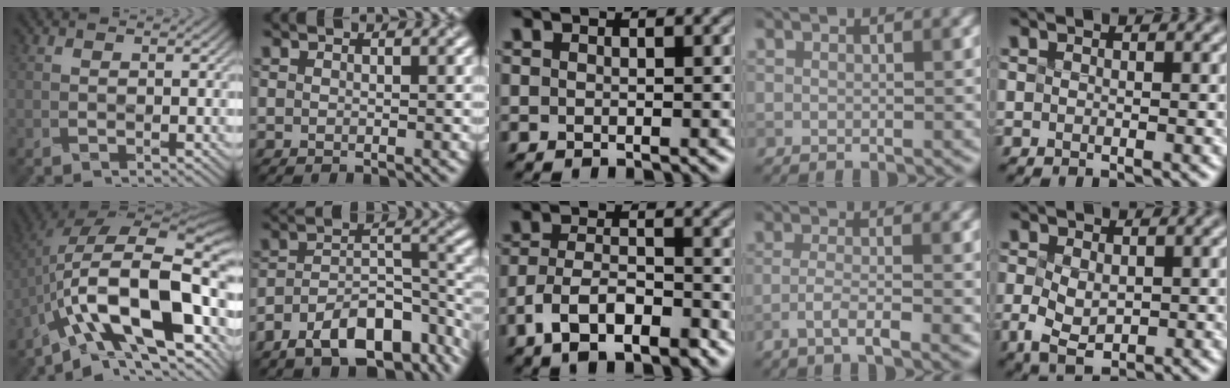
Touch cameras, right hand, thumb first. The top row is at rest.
{"thumb": {"total": 18.8, "force": [-5.4, 8.5, 15.9], "torque": [-0.264, 0.001, -0.091]}, "index": {"total": 10.3, "force": [-7.4, 4.0, 5.9], "torque": [-0.098, -0.001, -0.113]}, "middle": {"total": 5.5, "force": [-3.0, 2.5, 3.8], "torque": [-0.070, 0.002, -0.057]}, "ring": {"total": 3.3, "force": [-1.6, 0.8, 2.8], "torque": [-0.051, 0.004, -0.036]}, "little": {"total": 1.6, "force": [-1.4, 0.4, 0.7], "torque": [-0.041, -0.013, 0.009]}}